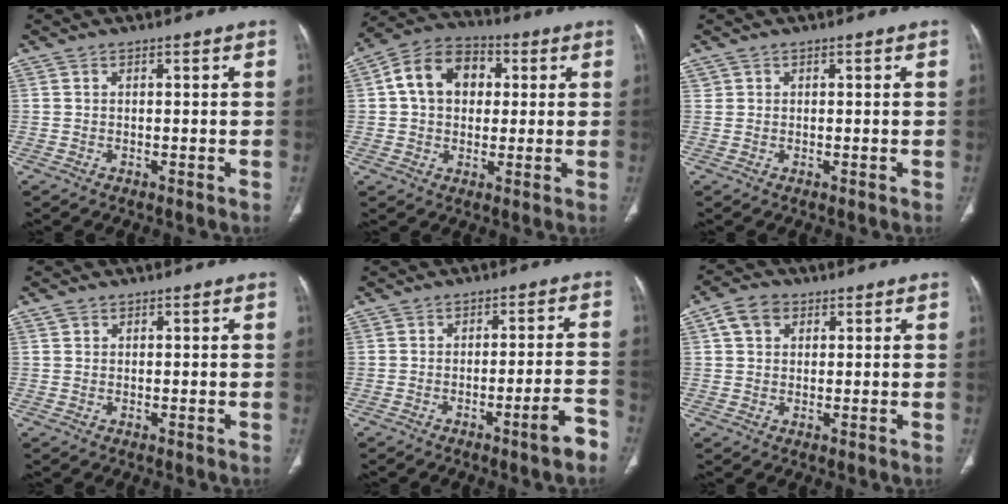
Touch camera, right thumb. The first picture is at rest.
{"total": 12.4, "force": [2.3, 9.3, 7.9], "torque": [-0.102, 0.018, 0.028]}
{"total": 0.6, "force": [0.3, 0.5, 0.0], "torque": [0.005, 0.001, 0.005]}
{"total": 1.0, "force": [0.7, 0.7, 0.2], "torque": [0.002, 0.001, 0.011]}
{"total": 5.5, "force": [-3.5, 0.2, 4.2], "torque": [-0.057, 0.026, -0.049]}
{"total": 5.1, "force": [2.0, 3.8, 2.7], "torque": [-0.036, 0.006, 0.037]}